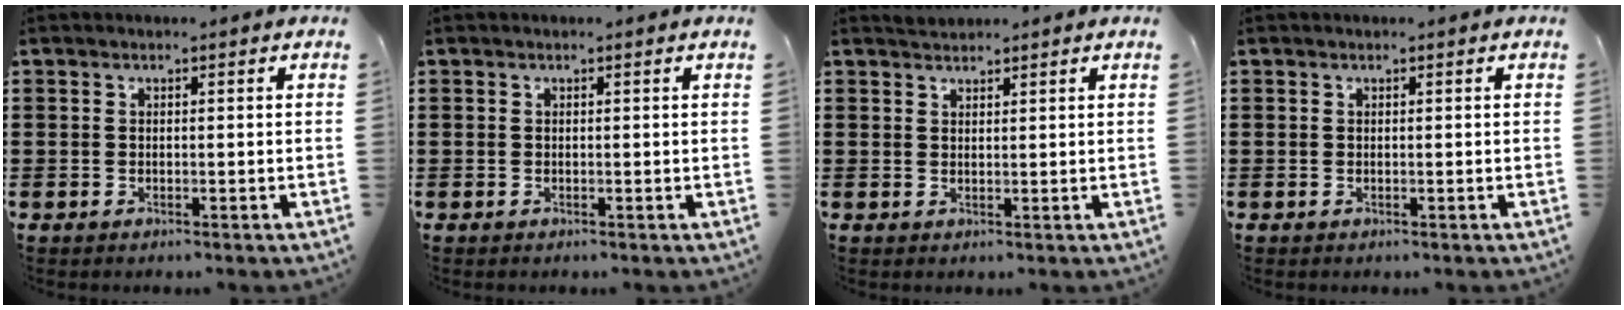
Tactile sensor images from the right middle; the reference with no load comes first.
{"total": 0.0}
{"total": 1.4, "force": [1.4, 0.3, -0.1], "torque": [-0.002, 0.004, 0.027]}
{"total": 0.0}